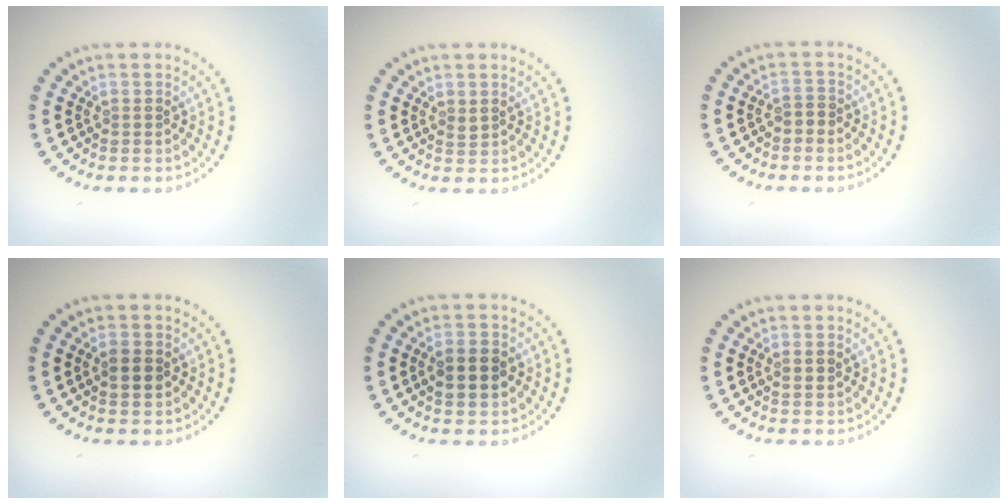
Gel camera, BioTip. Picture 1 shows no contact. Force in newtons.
{"total": 0.6, "press": 0.5, "slide": 0.1}
{"total": 1.0, "press": 0.9, "slide": 0.3}
{"total": 2.3, "press": 2.3, "slide": 0.0}
{"total": 3.7, "press": 3.7, "slide": 0.1}
{"total": 1.0, "press": 0.9, "slide": 0.4}